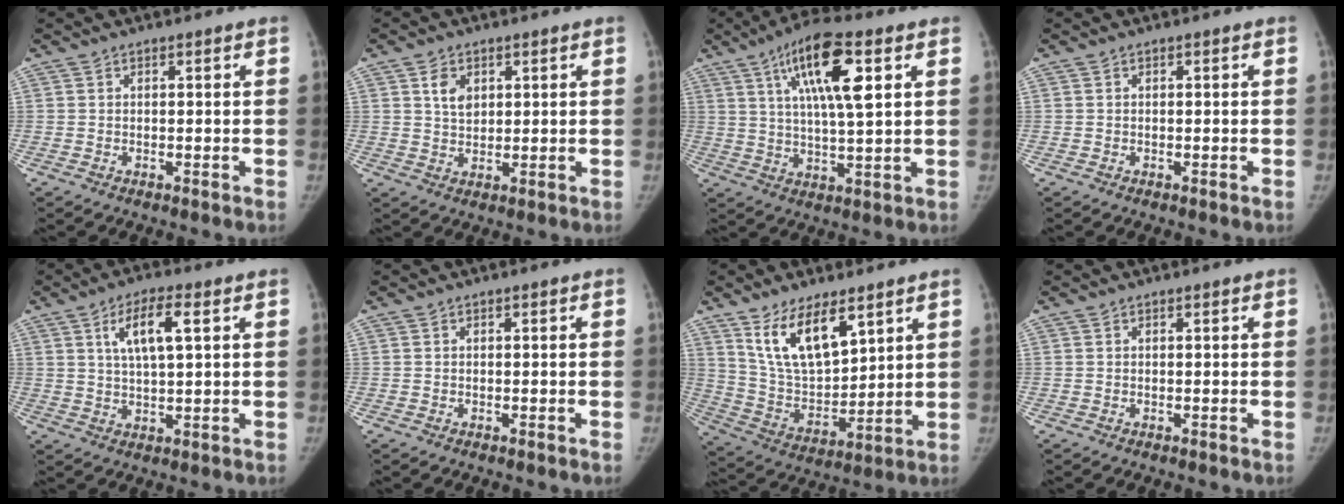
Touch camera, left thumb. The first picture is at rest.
{"total": 4.1, "force": [1.7, 2.9, 2.3], "torque": [-0.027, -0.012, 0.033]}
{"total": 14.5, "force": [5.7, 3.8, 12.8], "torque": [-0.222, -0.008, 0.093]}
{"total": 0.0}
{"total": 7.9, "force": [2.9, 2.5, 7.0], "torque": [-0.127, -0.003, 0.053]}
{"total": 0.0}
{"total": 14.2, "force": [8.3, 6.4, 9.6], "torque": [-0.142, -0.047, 0.170]}
{"total": 0.0}